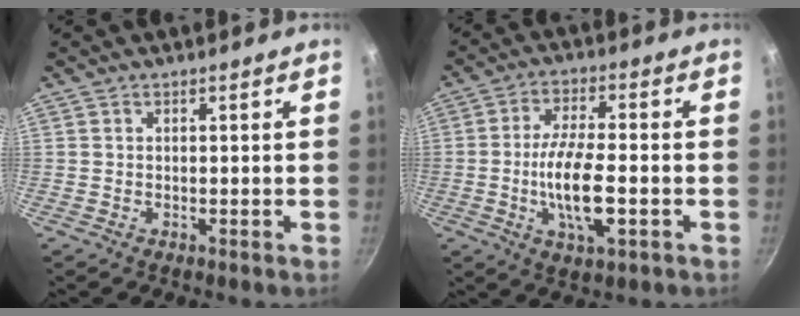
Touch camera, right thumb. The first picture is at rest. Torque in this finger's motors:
{"motor_torque": [1.89, 3.11, 1.73, -1.04, 0.54]}